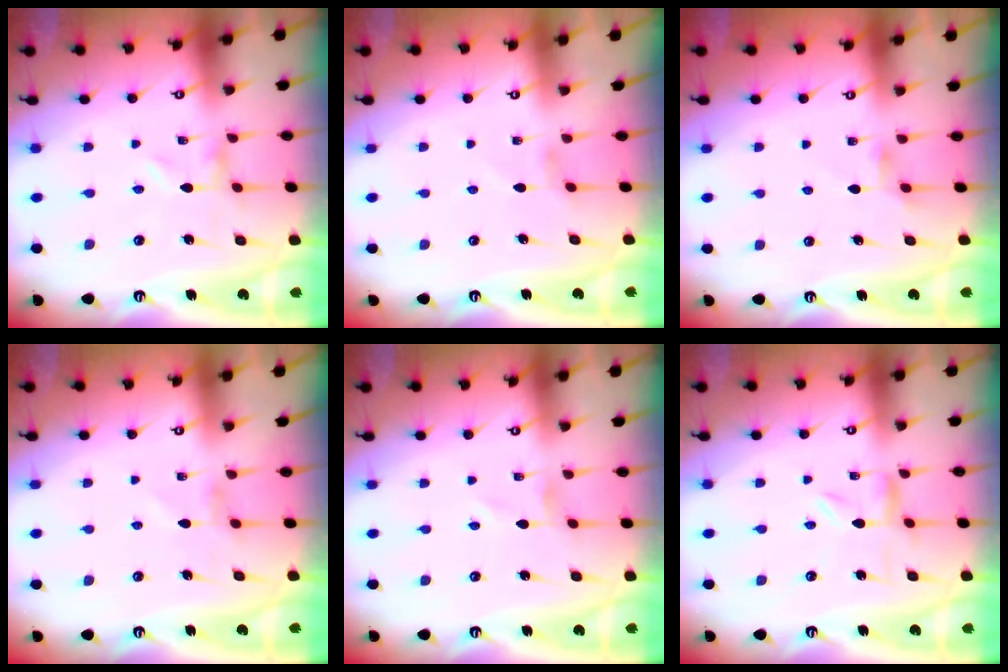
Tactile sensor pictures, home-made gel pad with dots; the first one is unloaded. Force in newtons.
{"total": 1.7, "press": 1.7, "slide": 0.3}
{"total": 2.2, "press": 2.1, "slide": 0.4}
{"total": 3.9, "press": 3.8, "slide": 0.5}
{"total": 0.0}
{"total": 1.6, "press": 1.6, "slide": 0.3}